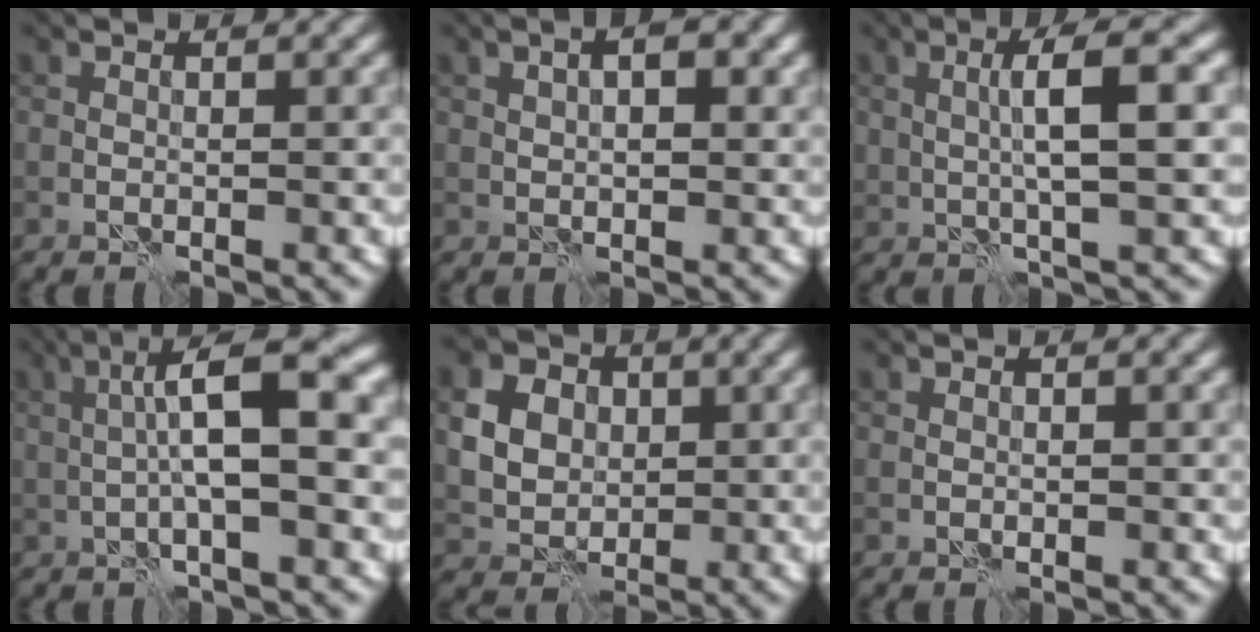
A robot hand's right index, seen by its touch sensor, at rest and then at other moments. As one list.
[{"total": 4.0, "force": [1.5, 2.0, 3.0], "torque": [-0.035, 0.017, 0.007]}, {"total": 5.1, "force": [0.8, 1.0, 5.0], "torque": [-0.088, 0.011, 0.014]}, {"total": 7.9, "force": [0.7, 1.8, 7.7], "torque": [-0.123, 0.021, 0.003]}, {"total": 8.7, "force": [2.5, 7.1, 4.3], "torque": [-0.079, 0.027, 0.036]}, {"total": 0.0}]